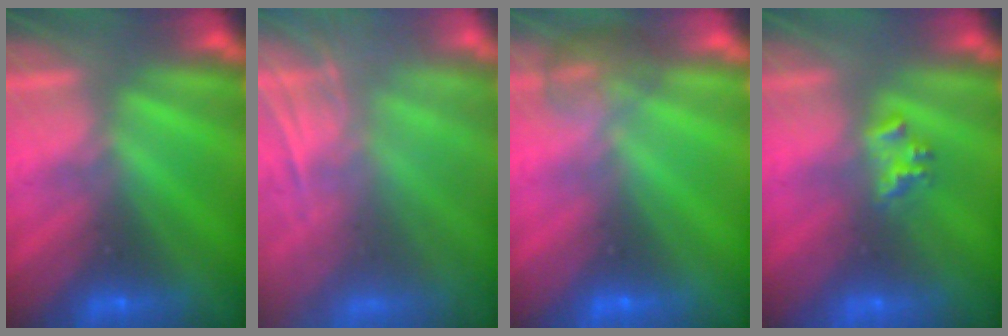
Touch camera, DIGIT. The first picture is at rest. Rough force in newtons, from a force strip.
{"total": 10.3}
{"total": 3.6}
{"total": 2.1}